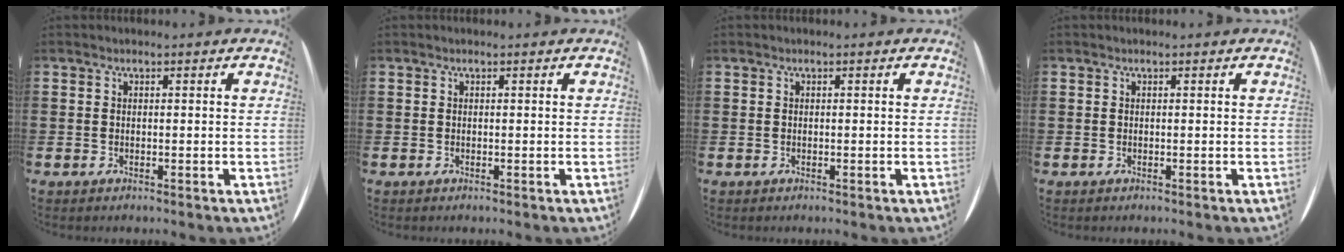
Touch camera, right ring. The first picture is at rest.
{"total": 0.0}
{"total": 0.0}
{"total": 0.0}